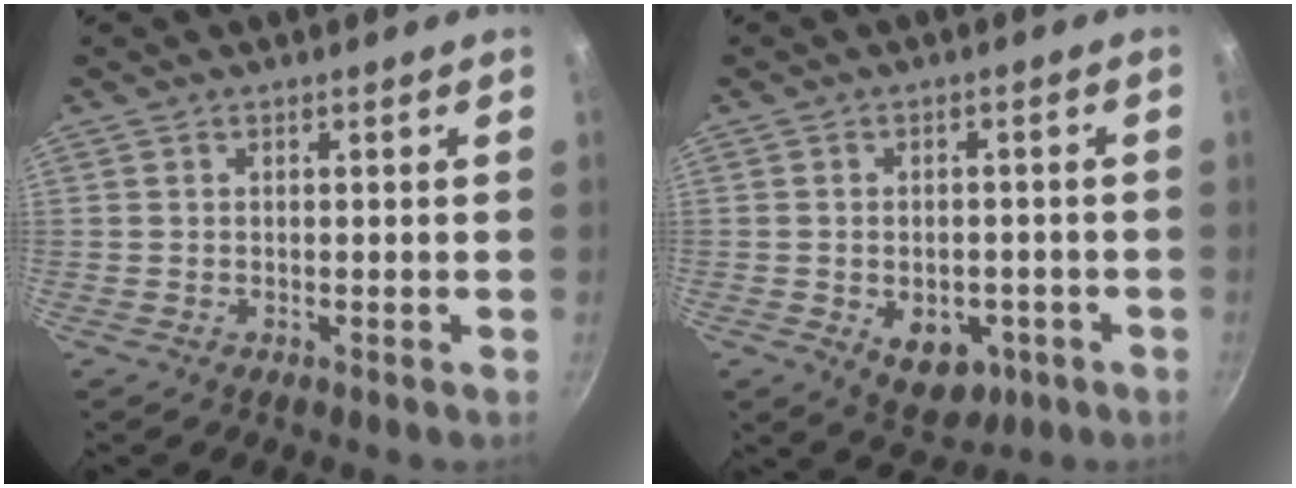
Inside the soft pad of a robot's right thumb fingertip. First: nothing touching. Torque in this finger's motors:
{"motor_torque": [-0.24, 0.40, -0.04, 0.00, 0.15]}